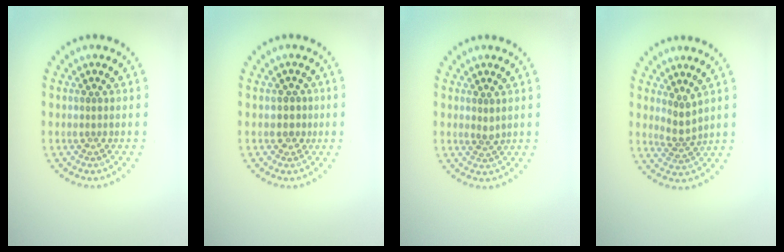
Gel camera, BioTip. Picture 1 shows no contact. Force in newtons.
{"total": 1.7, "press": 1.3, "slide": 1.0}
{"total": 0.9, "press": 0.7, "slide": 0.6}
{"total": 1.9, "press": 1.3, "slide": 1.4}